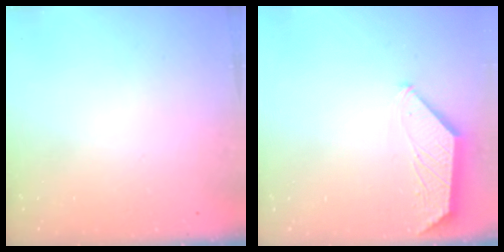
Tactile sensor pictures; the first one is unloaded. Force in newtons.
{"total": 1.0, "press": 0.9, "slide": 0.2}